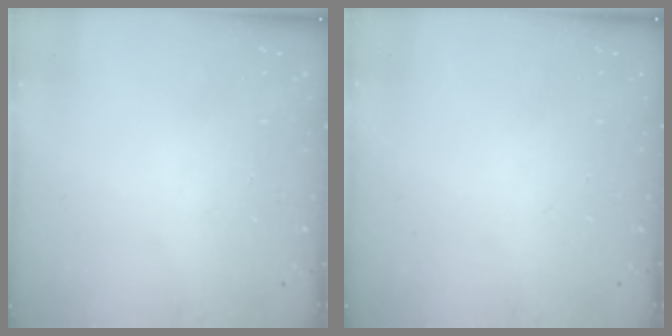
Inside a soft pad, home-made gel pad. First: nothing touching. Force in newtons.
{"total": 0.0}